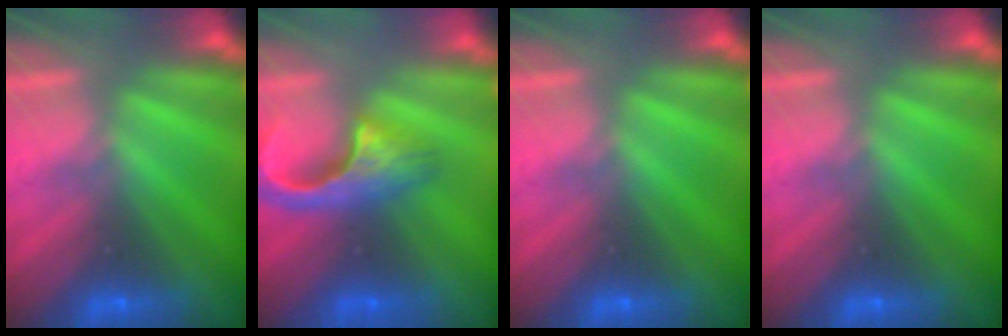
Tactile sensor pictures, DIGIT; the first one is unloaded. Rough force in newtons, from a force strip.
{"total": 4.7}
{"total": 0.0}
{"total": 0.0}